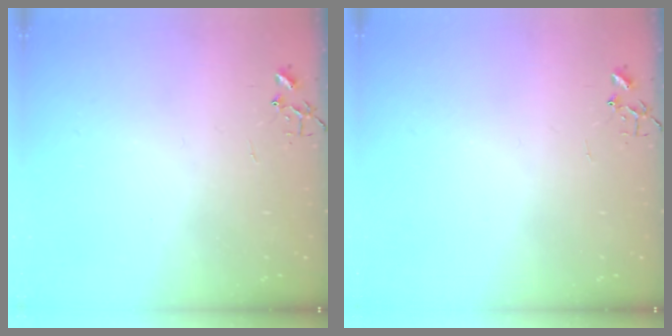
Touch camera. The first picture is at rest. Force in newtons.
{"total": 0.0}